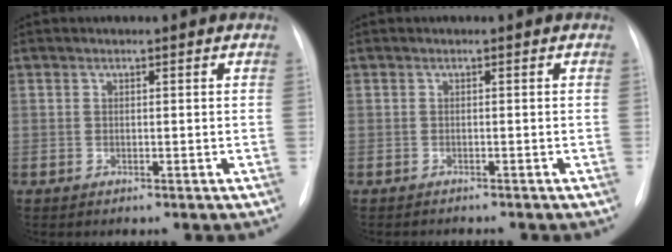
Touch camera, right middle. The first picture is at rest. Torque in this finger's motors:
{"motor_torque": [0.35, -0.62, -0.03, 0.01]}